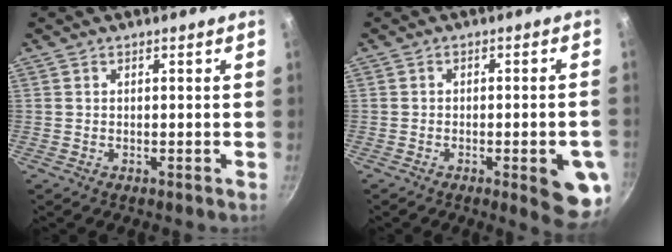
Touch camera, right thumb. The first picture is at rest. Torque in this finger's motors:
{"motor_torque": [1.29, 1.42, 0.92, -0.90, 0.23]}